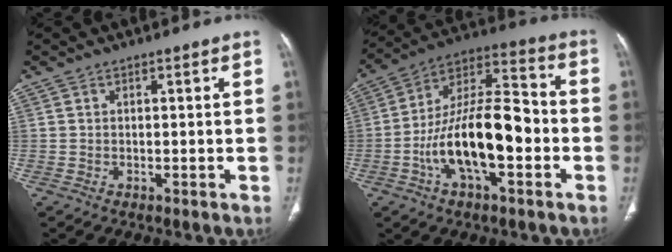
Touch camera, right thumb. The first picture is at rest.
{"total": 19.4, "force": [-4.7, 8.4, 16.8], "torque": [-0.285, 0.044, -0.084]}